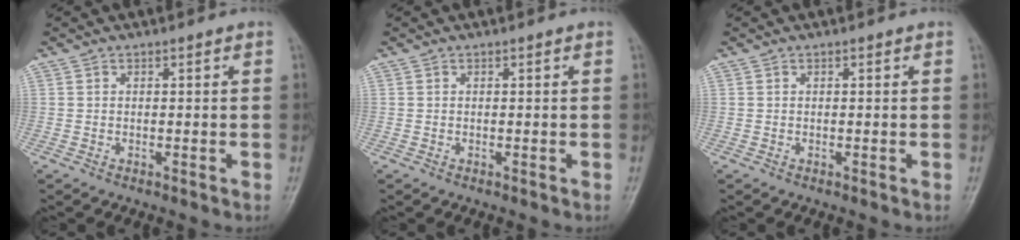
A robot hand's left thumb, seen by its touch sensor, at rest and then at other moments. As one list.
[{"total": 0.0}, {"total": 0.0}]